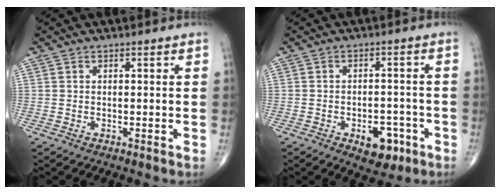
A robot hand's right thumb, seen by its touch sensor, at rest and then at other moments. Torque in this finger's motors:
{"motor_torque": [2.20, 1.24, 0.44, -0.63, 0.18]}